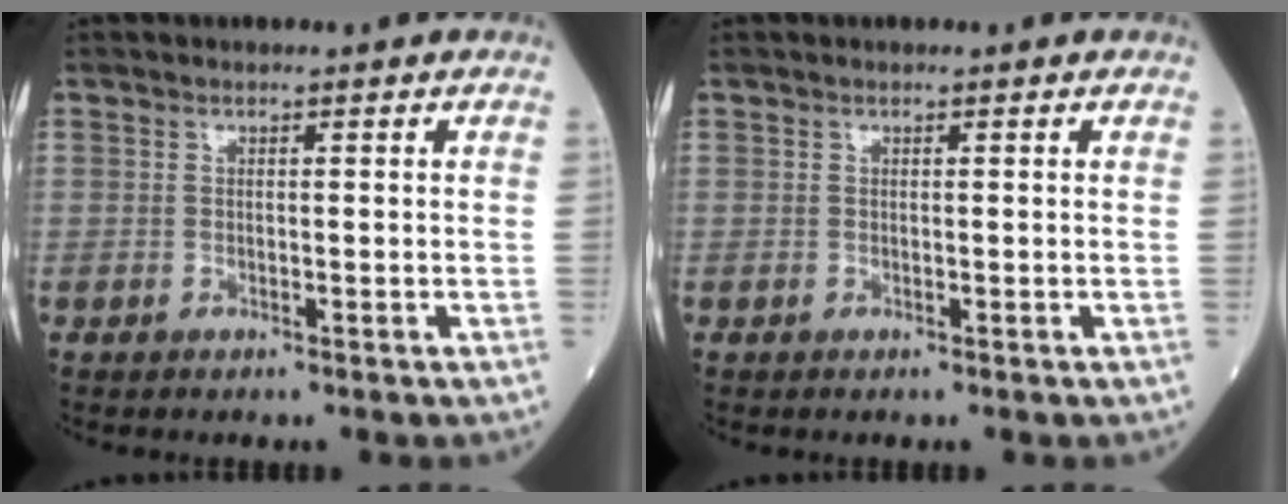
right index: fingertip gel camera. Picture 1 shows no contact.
{"total": 0.0}